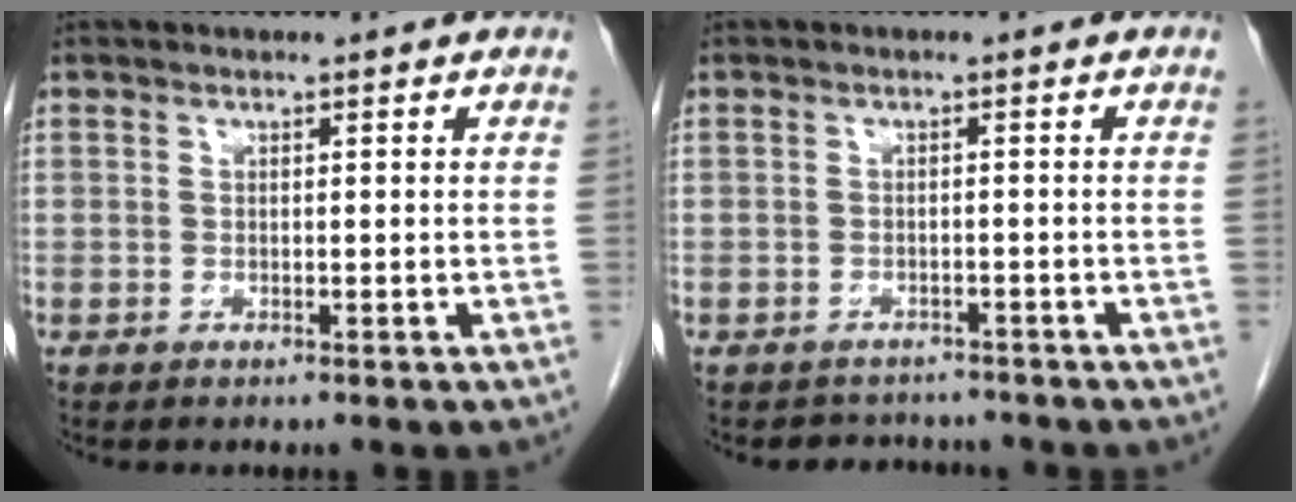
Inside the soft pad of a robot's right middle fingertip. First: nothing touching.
{"total": 3.8, "force": [-3.5, 1.4, 0.0], "torque": [-0.003, 0.002, -0.047]}